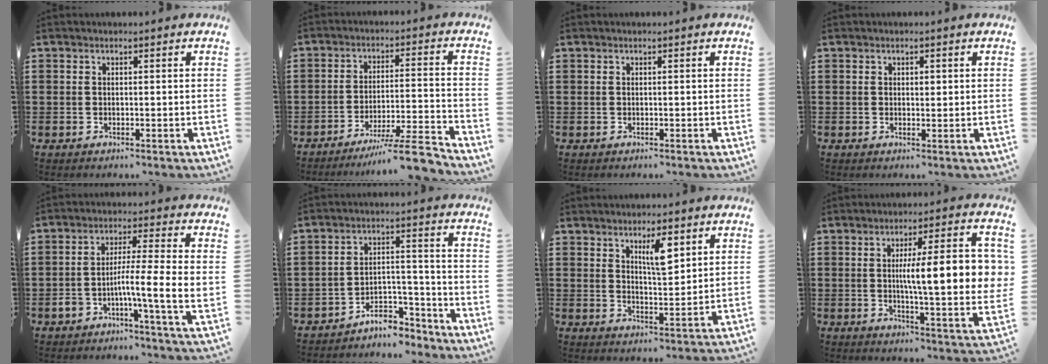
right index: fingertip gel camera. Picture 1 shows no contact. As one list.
[{"total": 8.0, "force": [-6.8, -0.2, 4.2], "torque": [-0.068, -0.001, -0.130]}, {"total": 0.0}, {"total": 0.8, "force": [0.3, 0.5, 0.6], "torque": [-0.003, 0.000, 0.003]}, {"total": 7.6, "force": [-2.4, 0.2, 7.2], "torque": [-0.137, -0.009, -0.050]}, {"total": 6.1, "force": [-5.7, 1.6, 1.6], "torque": [-0.030, 0.017, -0.112]}, {"total": 5.2, "force": [2.8, 1.6, 4.1], "torque": [-0.064, -0.004, 0.042]}, {"total": 12.2, "force": [1.1, 2.5, 11.9], "torque": [-0.186, 0.000, 0.014]}]